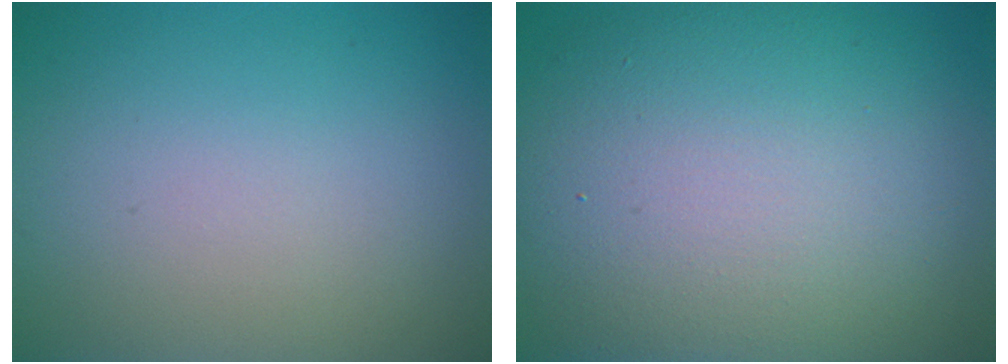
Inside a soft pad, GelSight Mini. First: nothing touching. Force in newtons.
{"total": 14.1, "press": 14.1, "slide": 0.8}